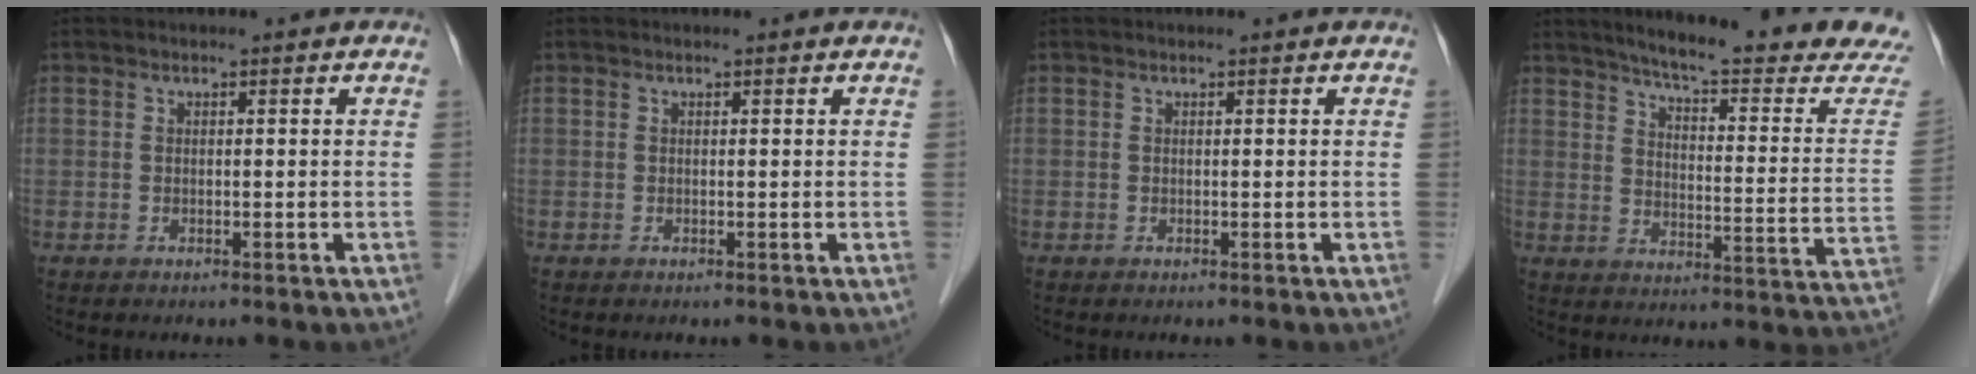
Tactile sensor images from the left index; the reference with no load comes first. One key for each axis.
{"total": 0.0}
{"total": 0.0}
{"total": 21.1, "fx": 19.4, "fy": -0.3, "fz": 8.4, "tx": -0.122, "ty": -0.092, "tz": 0.235}